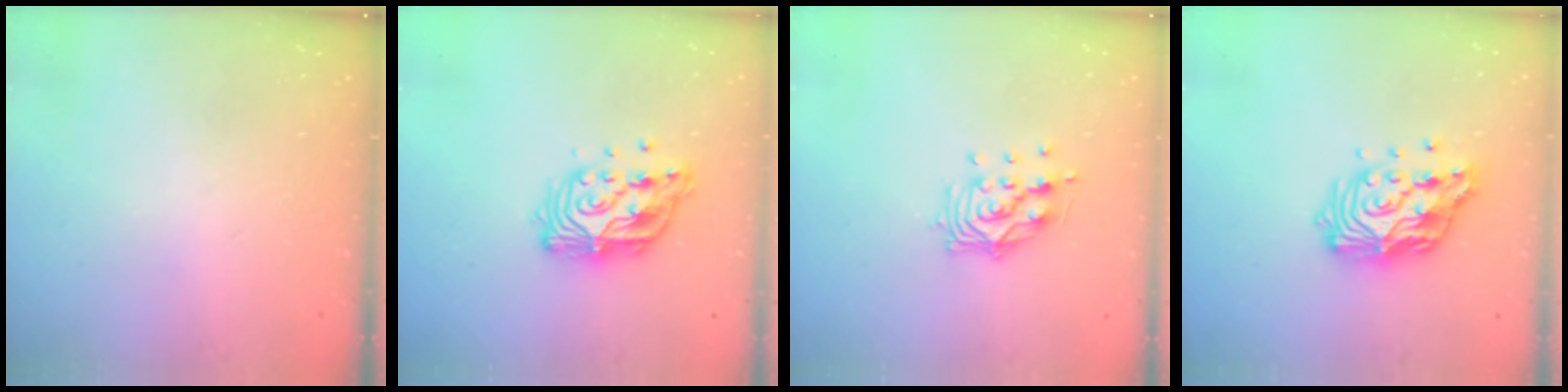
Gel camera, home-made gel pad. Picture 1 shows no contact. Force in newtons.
{"total": 12.7, "press": 12.6, "slide": 1.0}
{"total": 10.8, "press": 10.7, "slide": 1.1}
{"total": 14.9, "press": 14.8, "slide": 1.5}